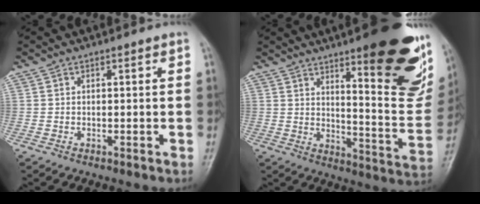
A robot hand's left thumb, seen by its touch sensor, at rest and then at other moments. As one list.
[{"total": 24.1, "force": [13.7, 5.9, 18.9], "torque": [-0.205, -0.080, 0.192]}]